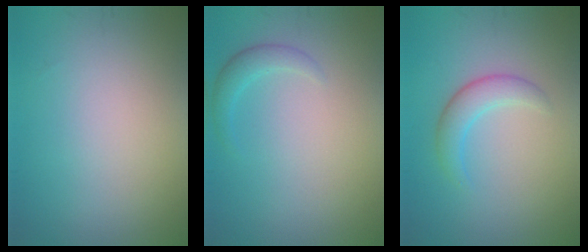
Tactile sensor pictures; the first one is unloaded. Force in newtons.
{"total": 1.6, "press": 1.6, "slide": 0.1}
{"total": 2.6, "press": 2.6, "slide": 0.2}